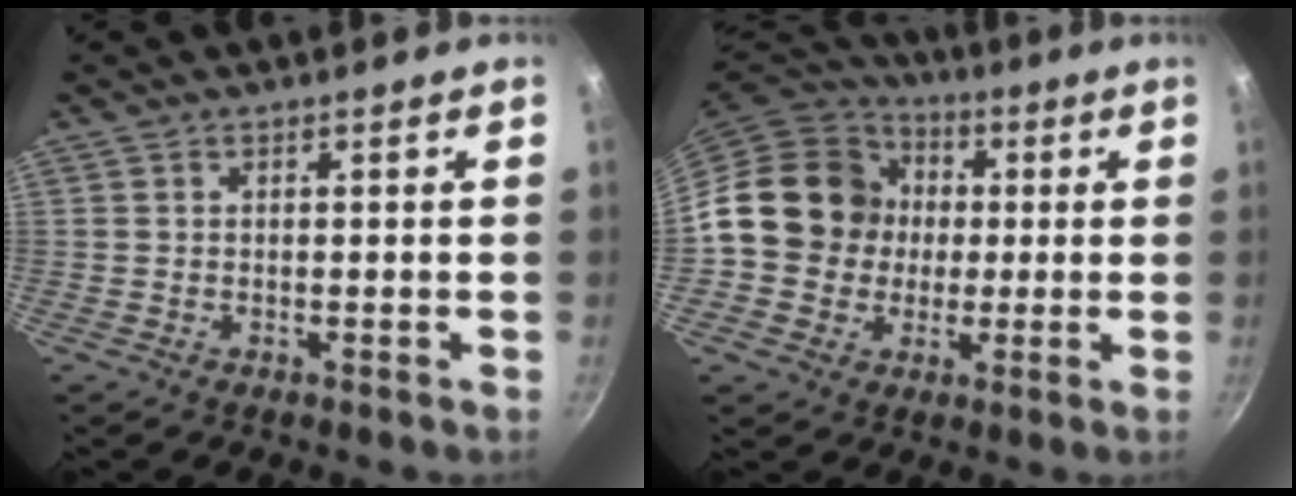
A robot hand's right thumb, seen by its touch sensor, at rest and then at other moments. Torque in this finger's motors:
{"motor_torque": [1.20, 2.80, 0.78, -0.86, 0.15]}